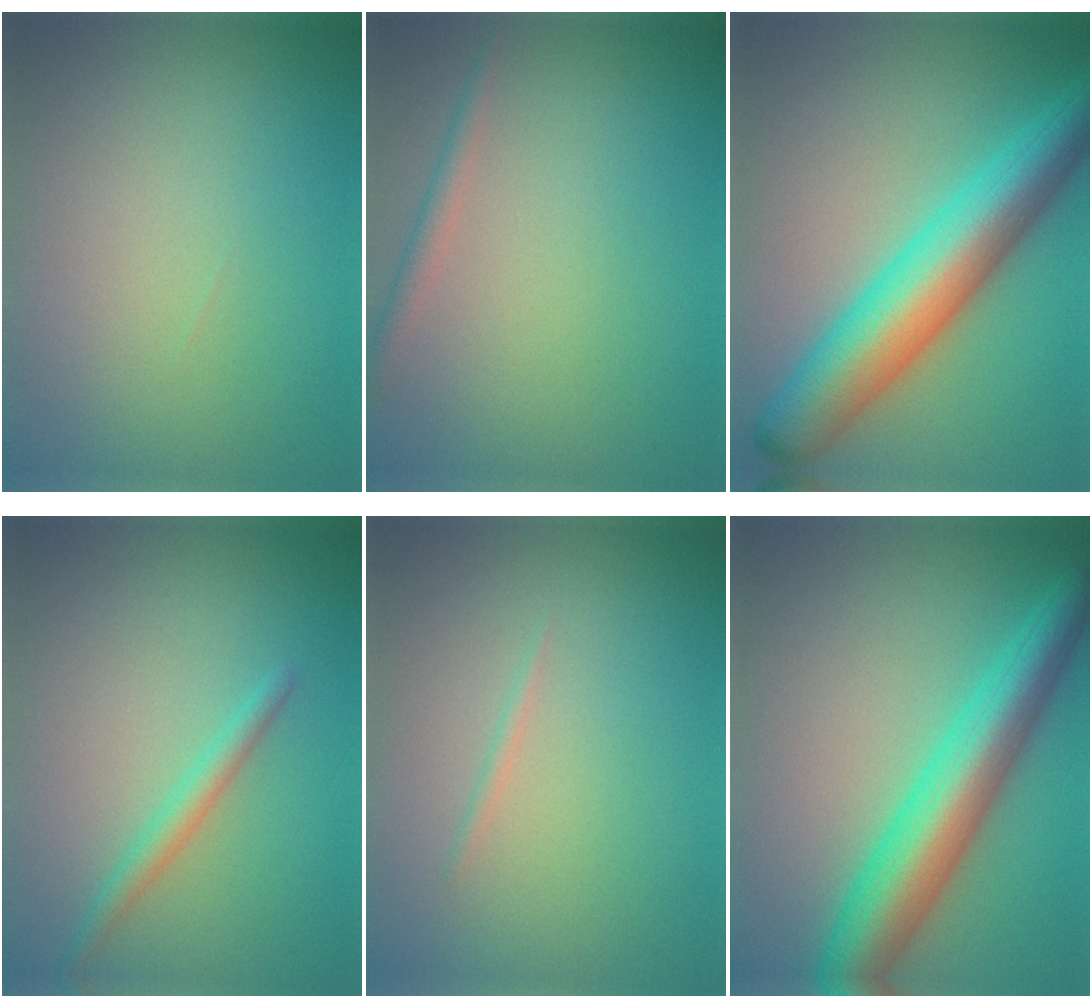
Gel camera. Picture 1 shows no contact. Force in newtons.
{"total": 1.4, "press": 1.4, "slide": 0.0}
{"total": 9.6, "press": 9.6, "slide": 0.1}
{"total": 1.8, "press": 1.8, "slide": 0.1}
{"total": 0.5, "press": 0.5, "slide": 0.0}
{"total": 7.5, "press": 7.5, "slide": 0.1}